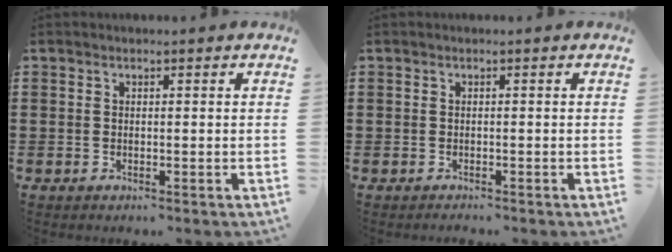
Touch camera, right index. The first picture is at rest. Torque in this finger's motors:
{"motor_torque": [0.50, 1.20, -0.78, -0.21]}